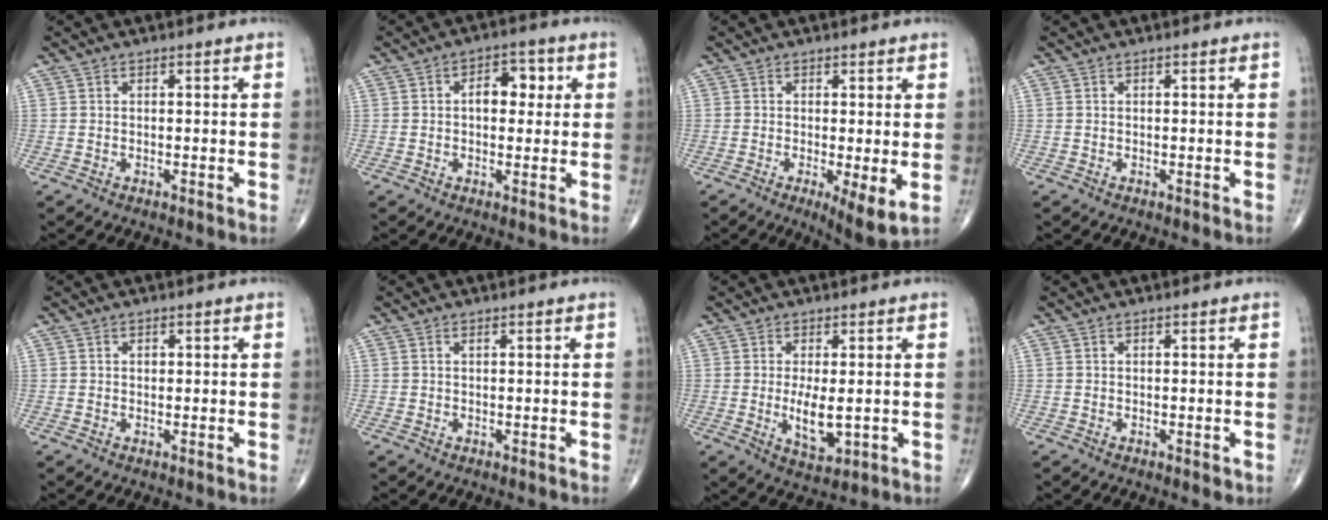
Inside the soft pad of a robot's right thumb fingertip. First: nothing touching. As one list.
[{"total": 6.0, "force": [1.1, 3.8, 4.5], "torque": [-0.039, 0.010, 0.010]}, {"total": 5.9, "force": [-0.9, 1.4, 5.6], "torque": [-0.092, -0.021, -0.016]}, {"total": 0.0}, {"total": 0.7, "force": [0.2, 0.6, 0.4], "torque": [-0.005, 0.000, 0.004]}, {"total": 0.0}, {"total": 6.0, "force": [-0.4, 2.4, 5.5], "torque": [-0.096, -0.016, 0.000]}, {"total": 0.8, "force": [-0.2, 0.4, 0.7], "torque": [-0.005, -0.002, -0.002]}]